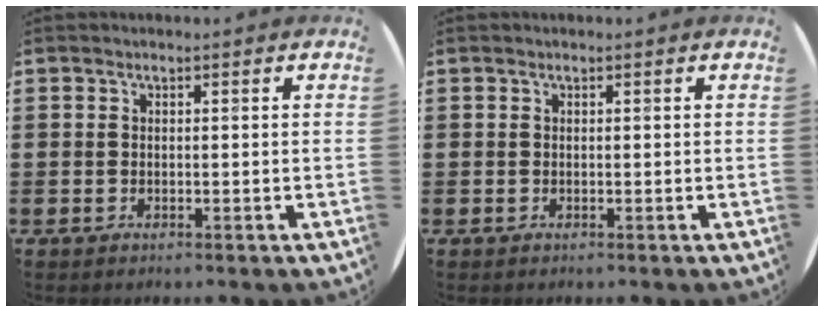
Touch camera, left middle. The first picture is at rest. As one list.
[{"total": 0.0}]